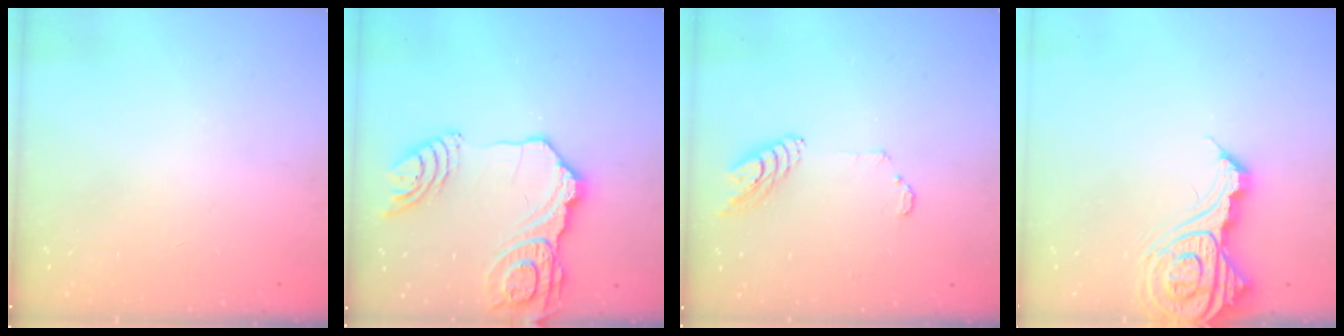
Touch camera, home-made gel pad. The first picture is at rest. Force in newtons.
{"total": 20.5, "press": 20.4, "slide": 2.5}
{"total": 7.5, "press": 7.5, "slide": 0.8}
{"total": 13.7, "press": 13.6, "slide": 1.4}